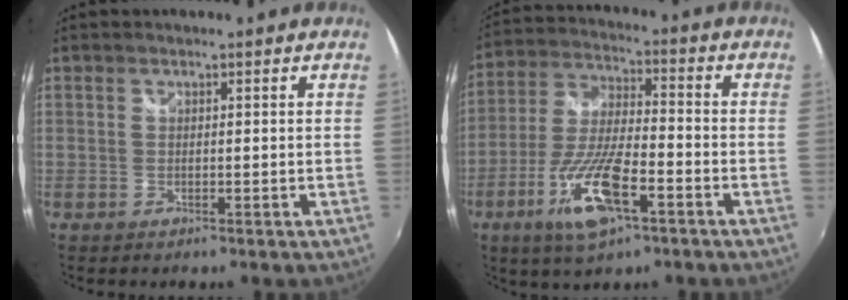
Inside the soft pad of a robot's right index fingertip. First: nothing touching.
{"total": 14.2, "force": [-6.7, 4.1, 11.8], "torque": [-0.253, -0.015, -0.127]}